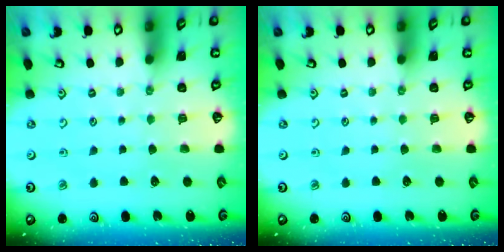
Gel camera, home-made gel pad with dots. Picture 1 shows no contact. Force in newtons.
{"total": 0.0}